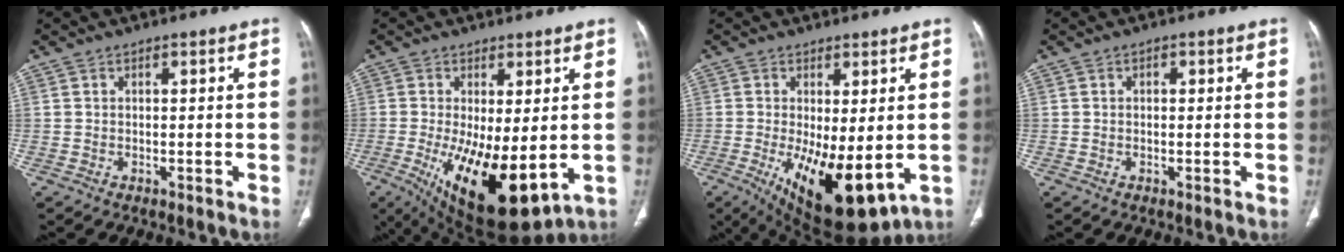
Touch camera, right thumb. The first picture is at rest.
{"total": 16.8, "force": [-2.9, 6.6, 15.1], "torque": [-0.262, -0.032, -0.021]}
{"total": 15.2, "force": [-3.1, 6.1, 13.6], "torque": [-0.220, -0.028, -0.026]}
{"total": 0.8, "force": [0.2, 0.6, 0.5], "torque": [0.002, 0.003, 0.000]}